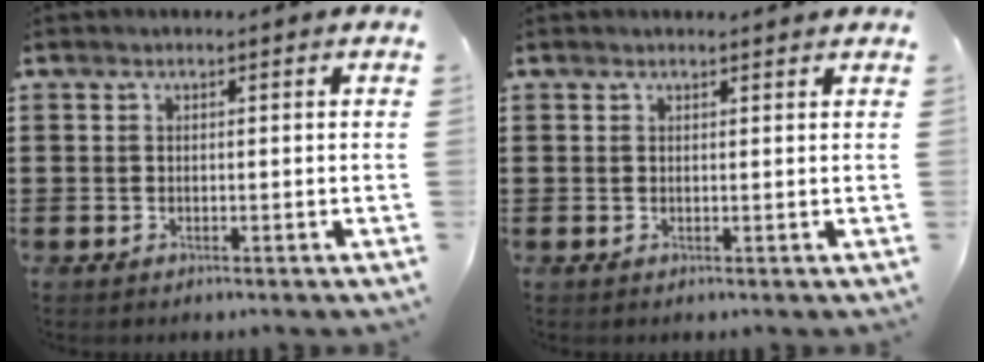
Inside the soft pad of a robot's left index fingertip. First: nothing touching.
{"total": 0.8, "force": [0.8, 0.0, 0.1], "torque": [-0.005, -0.001, 0.015]}